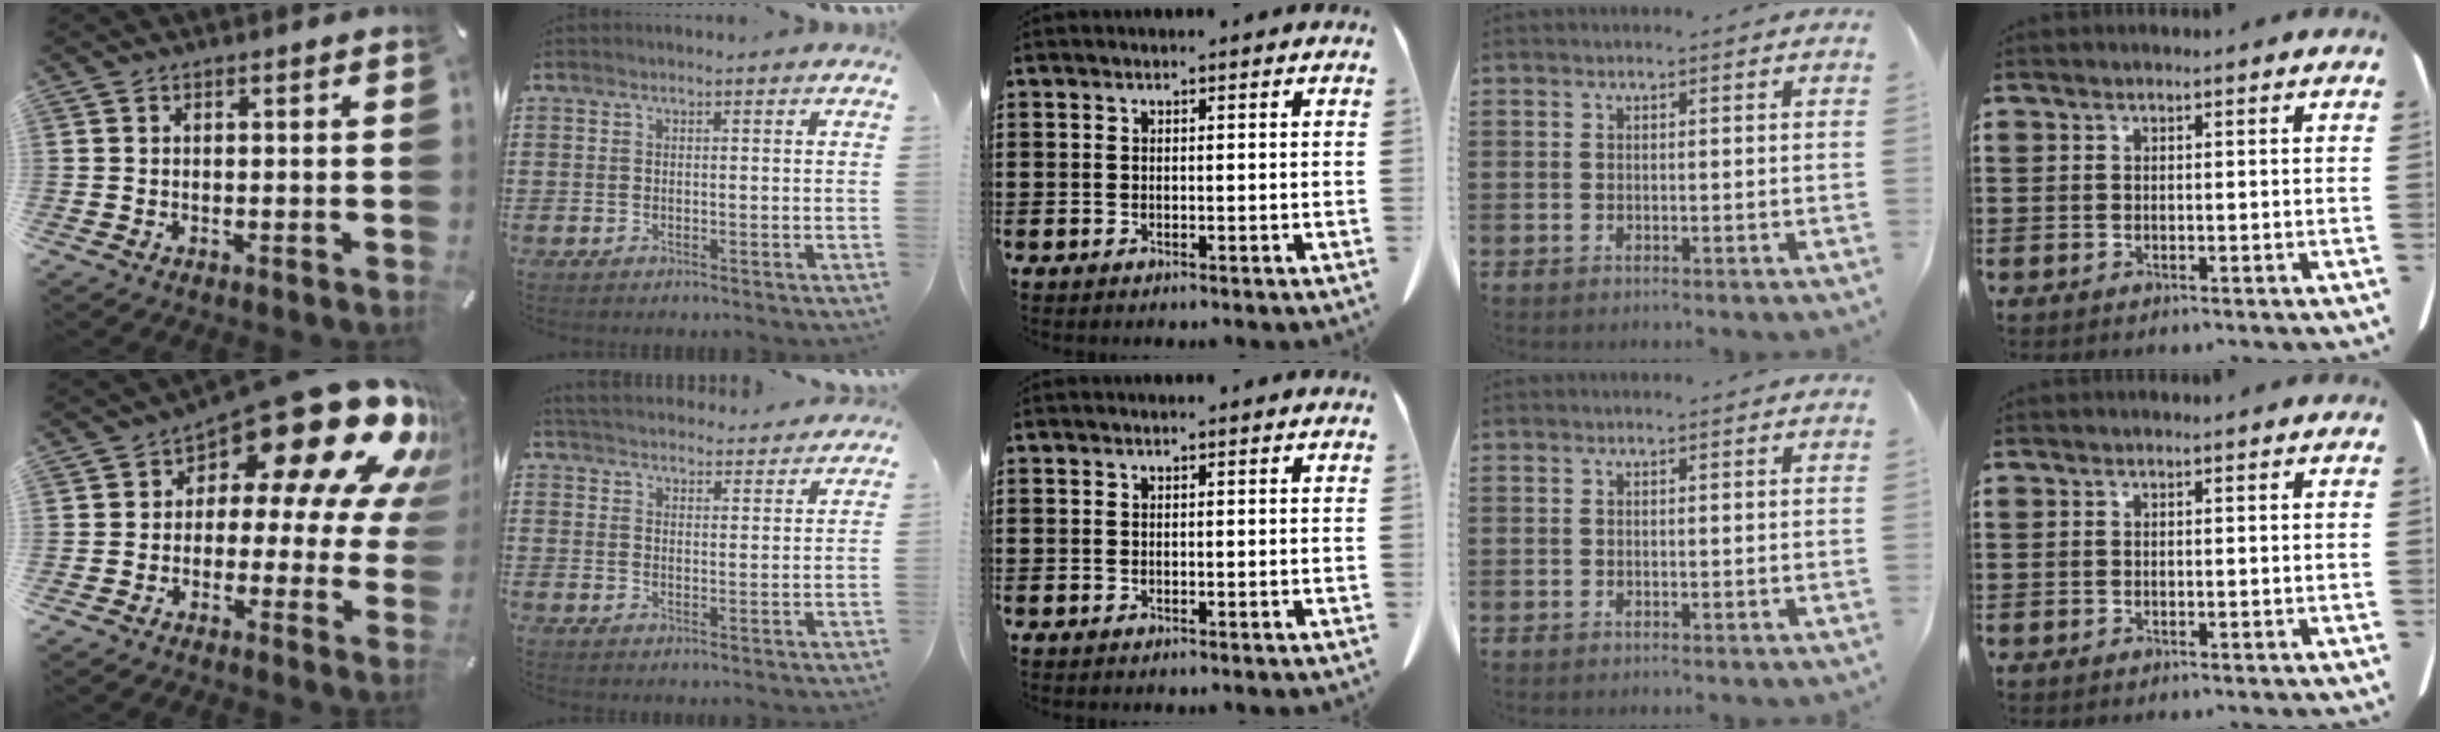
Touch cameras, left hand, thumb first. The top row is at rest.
{"thumb": {"total": 20.7, "force": [11.5, 9.1, 14.7], "torque": [-0.198, -0.089, 0.187]}, "index": {"total": 4.2, "force": [4.2, 0.2, 0.2], "torque": [-0.021, -0.022, 0.074]}}